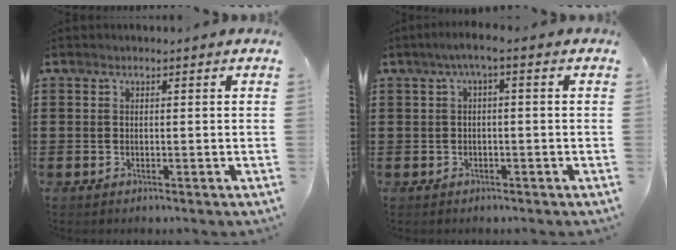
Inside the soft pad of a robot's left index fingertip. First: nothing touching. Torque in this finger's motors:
{"motor_torque": [0.48, -0.45, 0.31, 0.07]}